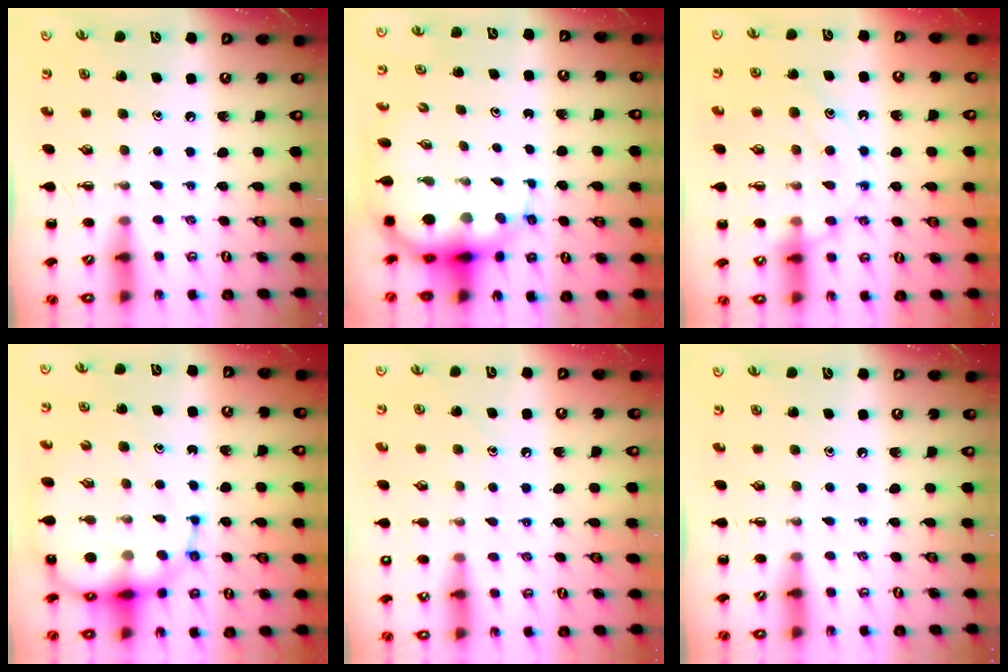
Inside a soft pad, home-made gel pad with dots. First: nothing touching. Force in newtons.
{"total": 9.5, "press": 9.2, "slide": 2.4}
{"total": 13.4, "press": 13.3, "slide": 0.9}
{"total": 14.1, "press": 13.6, "slide": 3.5}
{"total": 9.5, "press": 9.2, "slide": 2.5}
{"total": 0.0}